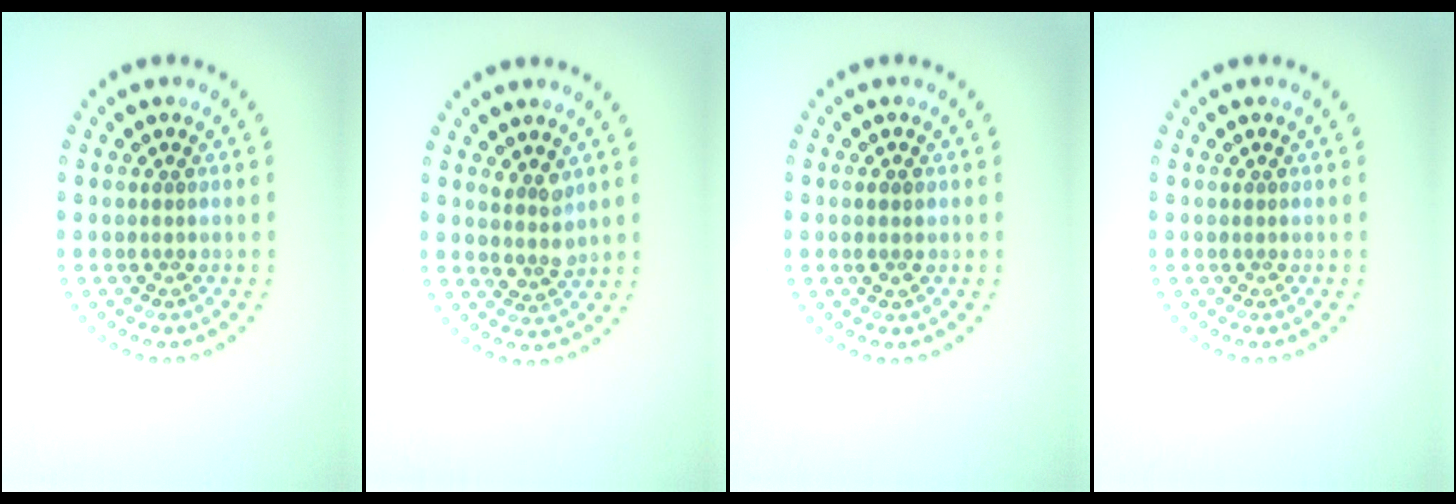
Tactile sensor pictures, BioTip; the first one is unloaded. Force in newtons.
{"total": 2.1, "press": 1.6, "slide": 1.2}
{"total": 0.9, "press": 0.8, "slide": 0.1}
{"total": 0.0}